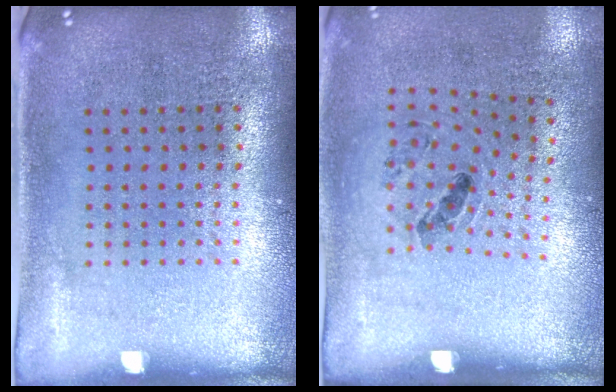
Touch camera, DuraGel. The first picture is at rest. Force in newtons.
{"total": 1.1, "press": 0.7, "slide": 0.9}